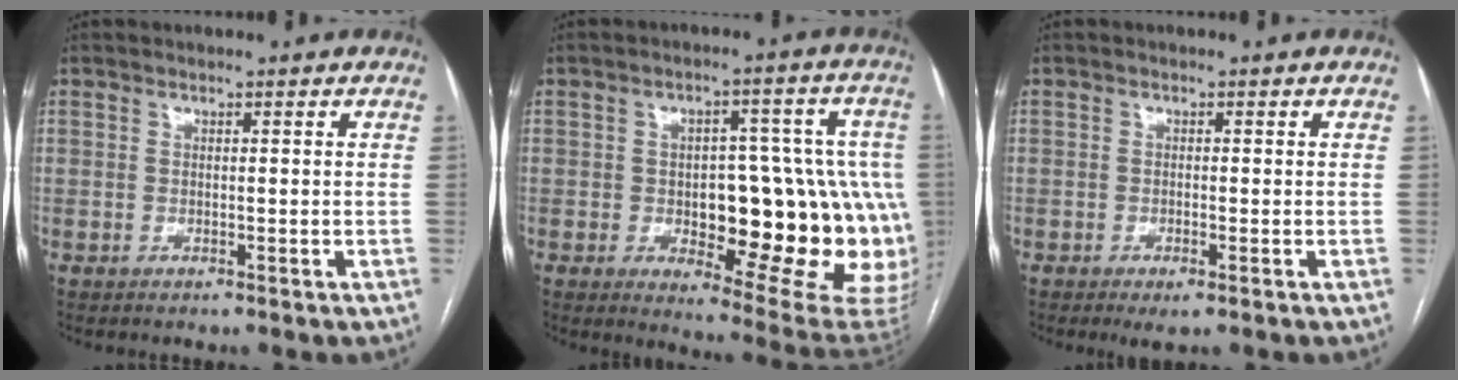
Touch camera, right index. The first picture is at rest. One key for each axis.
{"total": 22.1, "fx": -2.1, "fy": 8.0, "fz": 20.5, "tx": -0.177, "ty": 0.030, "tz": 0.003}
{"total": 2.1, "fx": -1.1, "fy": 0.4, "fz": 1.8, "tx": -0.027, "ty": -0.003, "tz": -0.014}